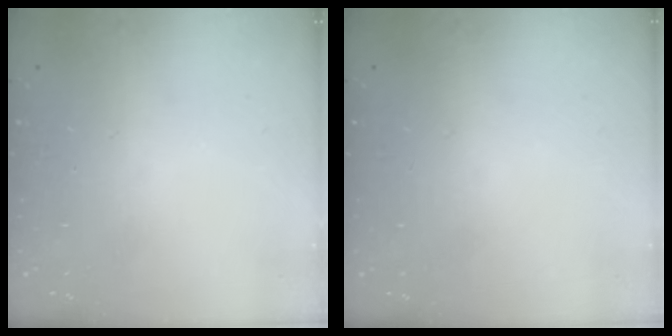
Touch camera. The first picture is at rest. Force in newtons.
{"total": 0.0}